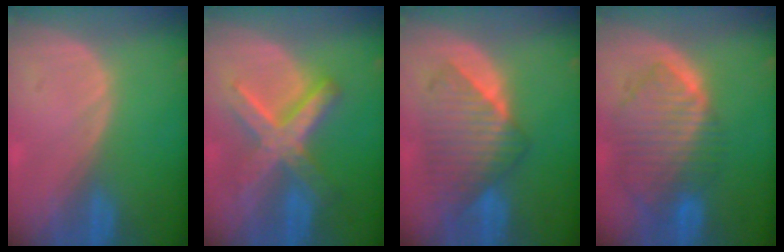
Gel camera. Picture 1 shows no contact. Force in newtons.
{"total": 8.7, "press": 8.6, "slide": 0.8}
{"total": 8.0, "press": 7.9, "slide": 1.4}
{"total": 9.9, "press": 8.5, "slide": 5.1}